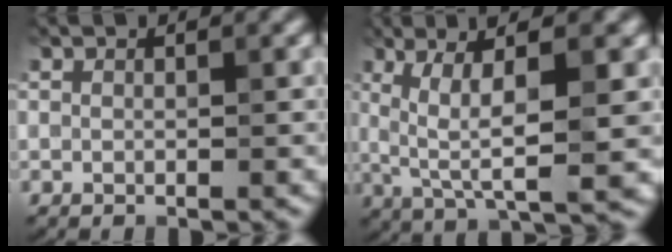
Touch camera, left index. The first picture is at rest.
{"total": 7.6, "force": [1.3, 1.8, 7.3], "torque": [-0.131, -0.002, 0.026]}